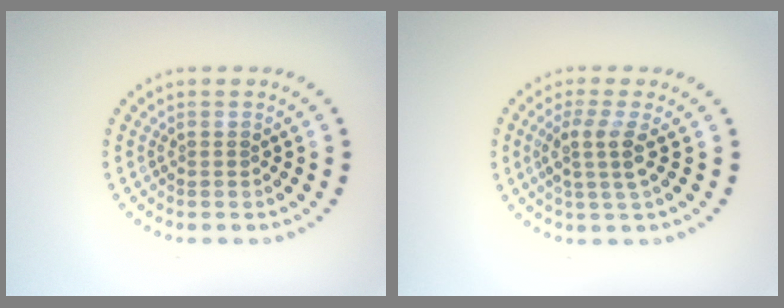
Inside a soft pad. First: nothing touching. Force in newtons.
{"total": 2.7, "press": 2.2, "slide": 1.6}